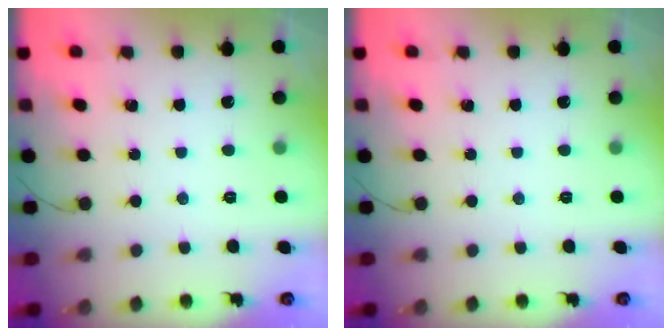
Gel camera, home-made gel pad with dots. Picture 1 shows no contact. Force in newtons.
{"total": 0.0}